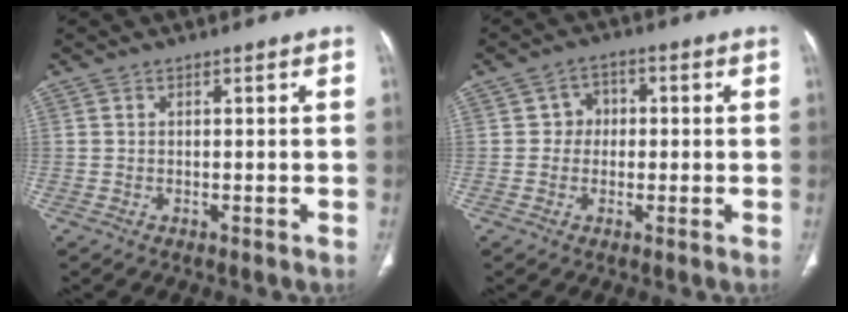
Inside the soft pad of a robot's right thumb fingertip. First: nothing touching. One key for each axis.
{"total": 3.9, "fx": -0.1, "fy": 3.6, "fz": 1.6, "tx": 0.009, "ty": 0.014, "tz": -0.011}